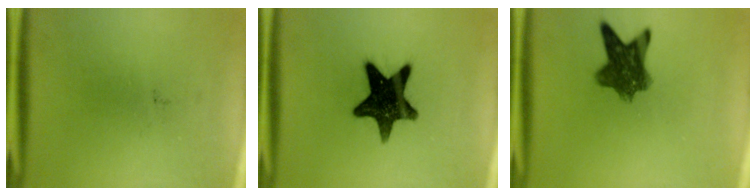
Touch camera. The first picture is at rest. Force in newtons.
{"total": 14.9}
{"total": 8.2}